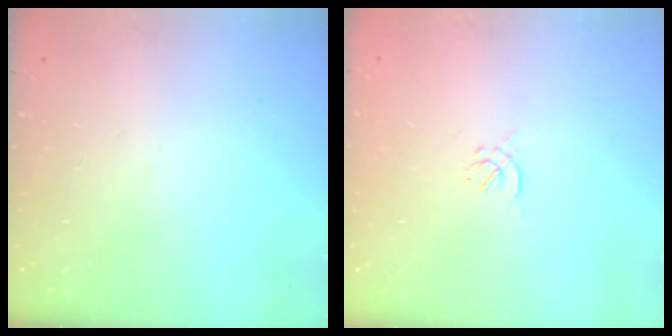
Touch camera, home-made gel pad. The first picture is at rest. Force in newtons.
{"total": 0.7, "press": 0.5, "slide": 0.5}